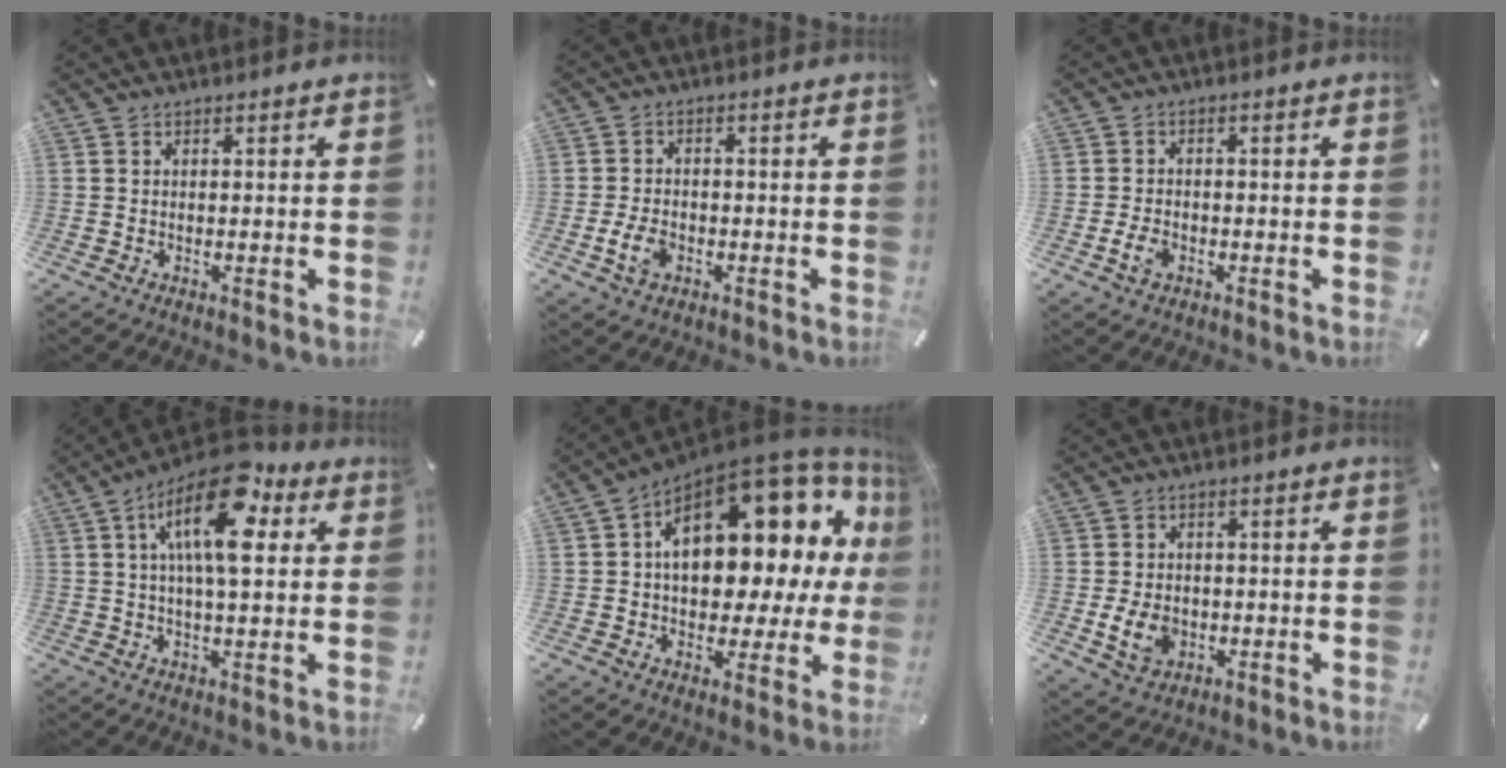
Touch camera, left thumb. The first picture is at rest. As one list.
[{"total": 4.9, "force": [-1.7, 3.3, 3.2], "torque": [-0.079, 0.001, -0.035]}, {"total": 3.3, "force": [-1.4, 2.2, 2.1], "torque": [-0.057, 0.000, -0.029]}, {"total": 16.3, "force": [6.4, 6.6, 13.4], "torque": [-0.234, -0.020, 0.103]}, {"total": 20.3, "force": [5.8, 11.8, 15.5], "torque": [-0.193, -0.064, 0.095]}, {"total": 6.5, "force": [-1.2, 5.2, 3.8], "torque": [-0.074, -0.004, -0.024]}]